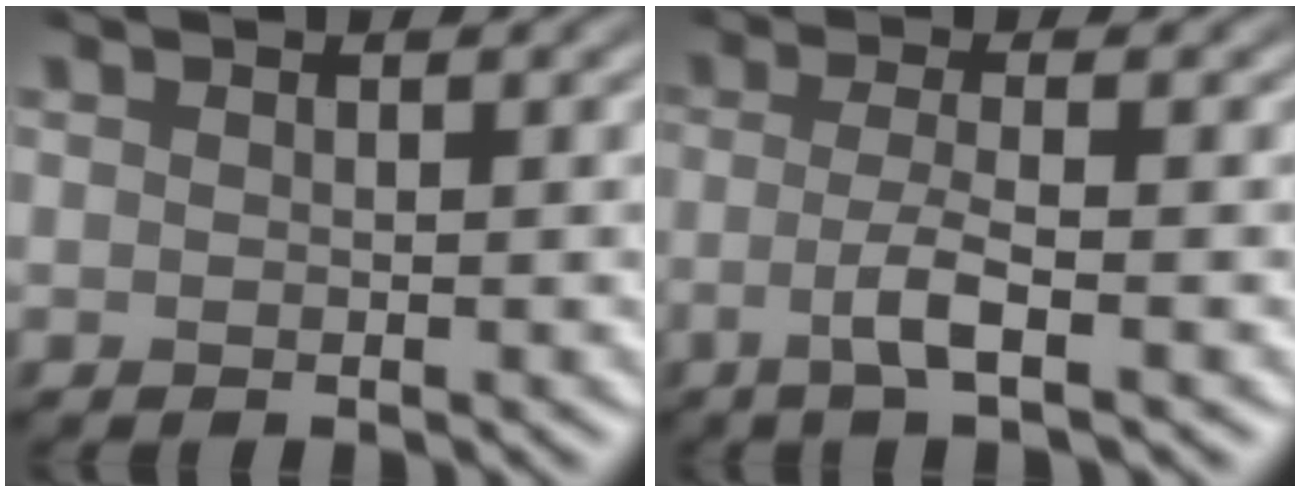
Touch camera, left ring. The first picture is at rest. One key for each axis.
{"total": 3.4, "fx": -1.7, "fy": 0.8, "fz": 2.9, "tx": -0.056, "ty": -0.011, "tz": -0.027}